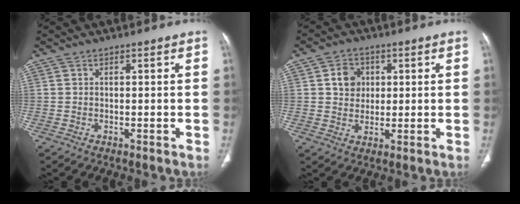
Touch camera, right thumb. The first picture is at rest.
{"total": 5.5, "force": [1.4, 4.7, 2.6], "torque": [-0.017, -0.002, 0.022]}